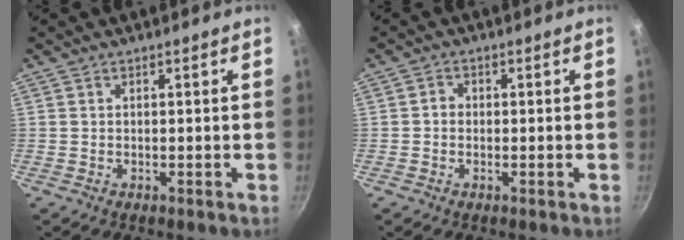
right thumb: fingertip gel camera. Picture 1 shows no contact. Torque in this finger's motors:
{"motor_torque": [0.04, 0.22, 0.20, 0.01, 0.01]}